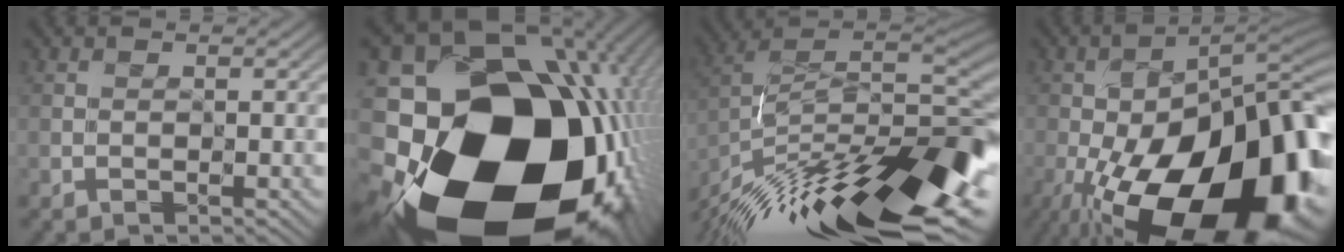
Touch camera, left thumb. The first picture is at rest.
{"total": 23.8, "force": [-6.6, 17.0, 15.2], "torque": [-0.301, -0.080, -0.069]}
{"total": 17.5, "force": [-9.9, 6.1, 13.1], "torque": [-0.253, 0.002, -0.168]}
{"total": 23.1, "force": [-10.1, 10.4, 18.0], "torque": [-0.296, -0.054, -0.136]}